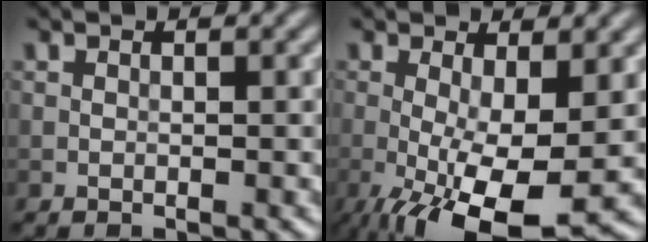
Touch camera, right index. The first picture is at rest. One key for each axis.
{"total": 10.1, "fx": -3.0, "fy": 3.0, "fz": 9.1, "tx": -0.166, "ty": -0.019, "tz": -0.044}